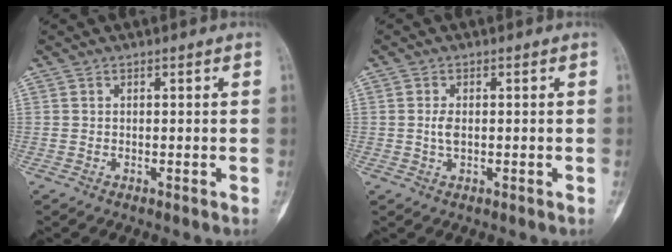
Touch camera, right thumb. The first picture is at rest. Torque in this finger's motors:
{"motor_torque": [0.49, -0.21, -0.05, -0.57, -0.06]}